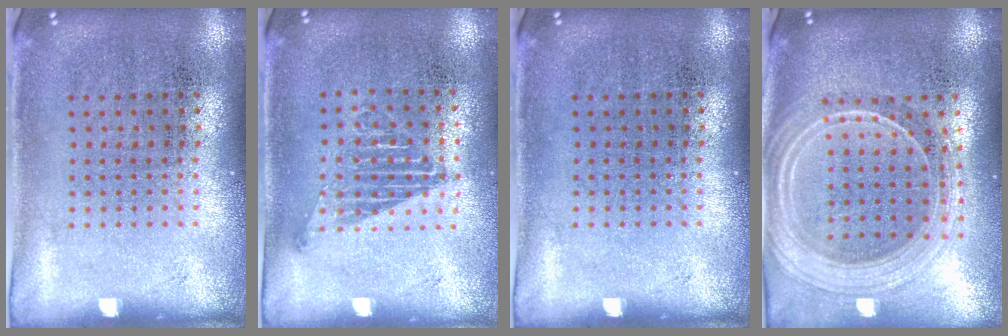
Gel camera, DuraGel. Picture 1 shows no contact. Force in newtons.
{"total": 1.1, "press": 1.0, "slide": 0.5}
{"total": 0.0}
{"total": 2.4, "press": 2.1, "slide": 1.2}